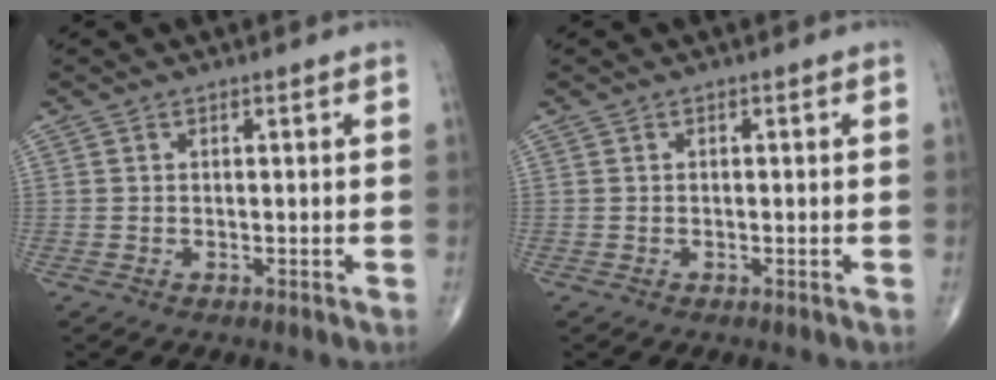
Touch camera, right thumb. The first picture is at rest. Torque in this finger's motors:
{"motor_torque": [-0.23, 0.00, 0.05, 0.06, 0.02]}